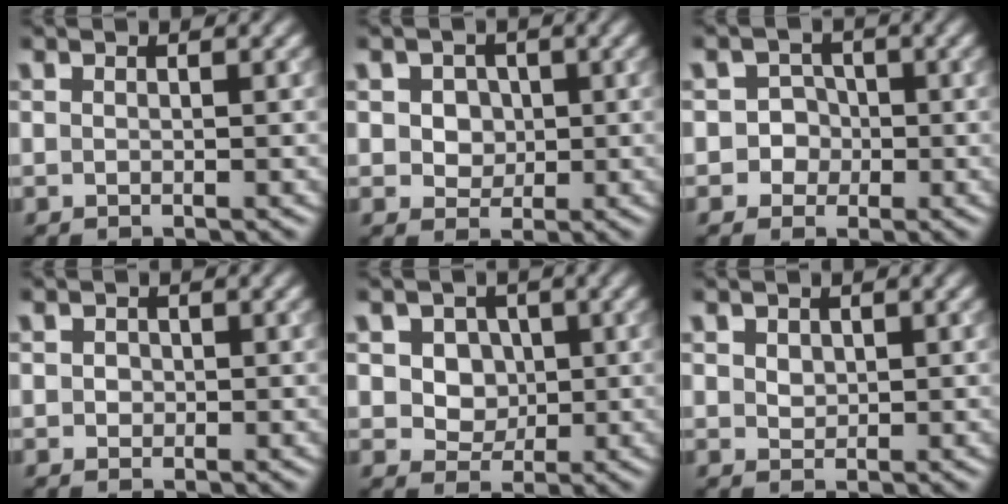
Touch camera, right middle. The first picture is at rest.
{"total": 3.4, "force": [0.9, 2.8, 1.7], "torque": [-0.021, 0.012, 0.008]}
{"total": 3.0, "force": [-0.5, 3.0, 0.5], "torque": [0.024, 0.018, -0.027]}
{"total": 0.9, "force": [0.1, 0.8, 0.3], "torque": [-0.001, -0.001, -0.001]}
{"total": 4.9, "force": [1.5, 4.0, 2.4], "torque": [-0.037, 0.007, 0.020]}
{"total": 1.1, "force": [0.5, 0.9, 0.5], "torque": [-0.007, -0.001, 0.012]}